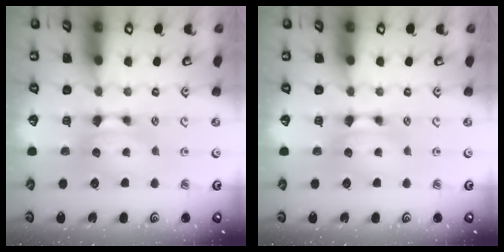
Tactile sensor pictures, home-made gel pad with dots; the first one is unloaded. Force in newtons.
{"total": 0.0}